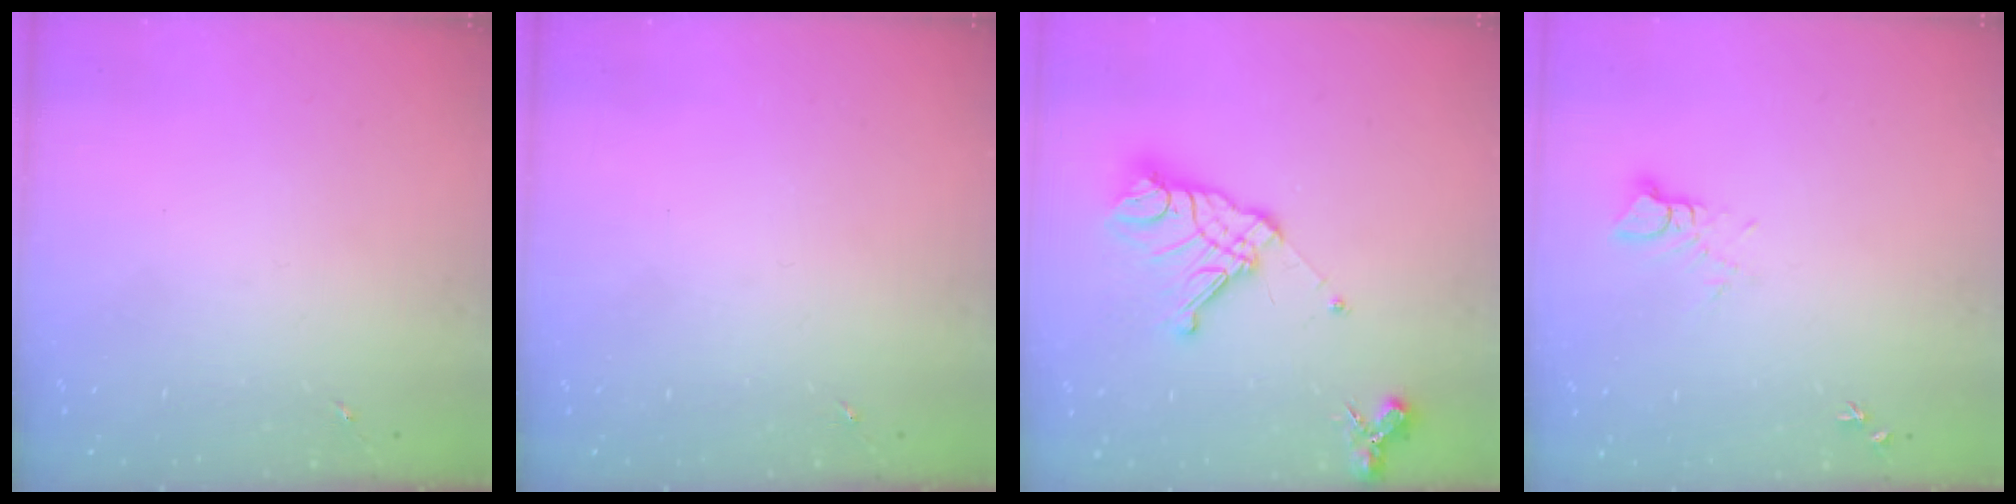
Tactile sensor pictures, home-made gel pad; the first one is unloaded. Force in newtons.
{"total": 0.0}
{"total": 15.6, "press": 15.5, "slide": 1.8}
{"total": 4.4, "press": 4.4, "slide": 0.3}